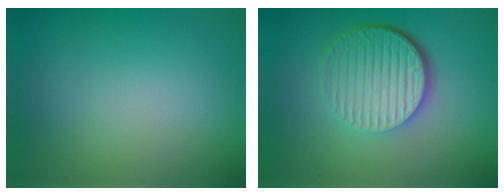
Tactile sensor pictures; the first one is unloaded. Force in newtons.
{"total": 6.6, "press": 4.4, "slide": 4.9}